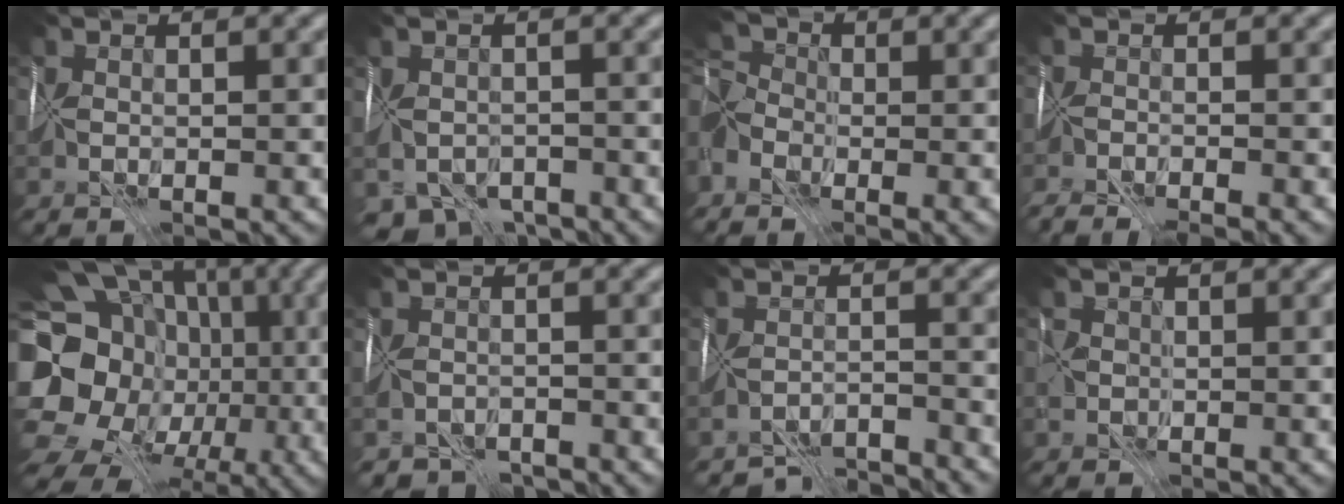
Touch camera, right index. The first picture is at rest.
{"total": 6.6, "force": [-4.9, 3.6, 2.6], "torque": [-0.041, -0.021, -0.068]}
{"total": 7.2, "force": [-3.0, 4.5, 4.7], "torque": [-0.102, -0.007, -0.041]}
{"total": 6.3, "force": [-5.5, 1.6, 2.6], "torque": [-0.042, -0.018, -0.073]}
{"total": 19.7, "force": [-2.9, 17.1, 9.2], "torque": [-0.164, -0.020, -0.063]}
{"total": 3.2, "force": [-3.0, 1.1, 0.2], "torque": [0.003, -0.003, -0.049]}
{"total": 5.9, "force": [-5.9, 0.4, 0.7], "torque": [-0.010, -0.009, -0.089]}
{"total": 0.7, "force": [0.2, 0.5, -0.4], "torque": [0.011, 0.001, 0.003]}